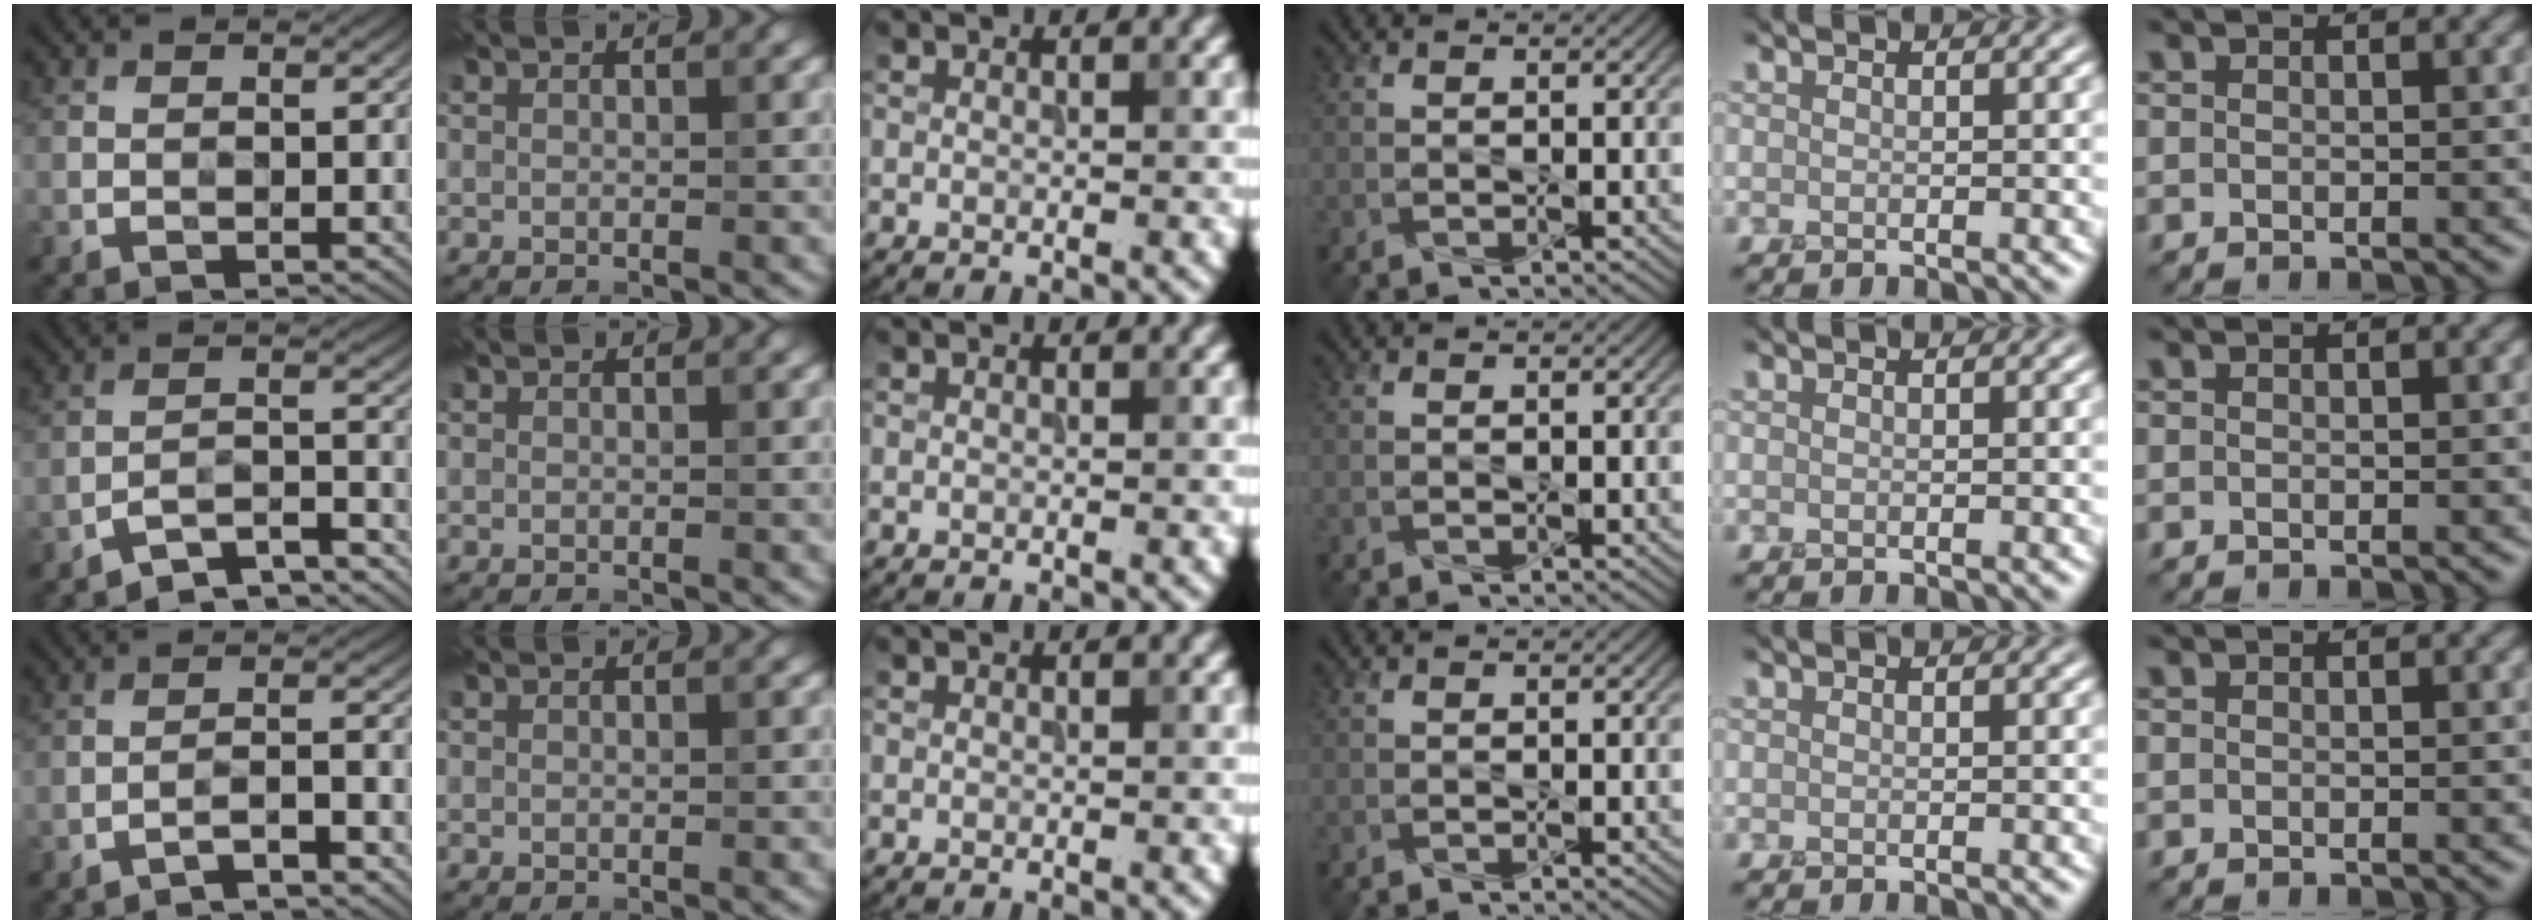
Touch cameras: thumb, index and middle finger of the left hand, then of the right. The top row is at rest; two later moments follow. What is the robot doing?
{"motion": "squeeze", "object": "air blower"}